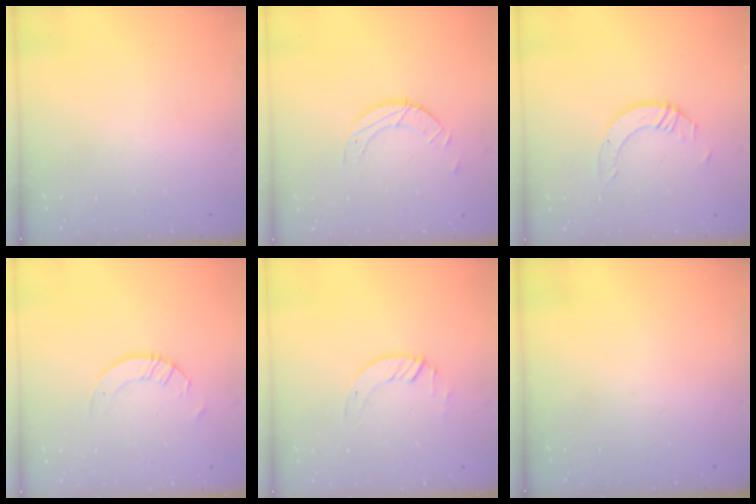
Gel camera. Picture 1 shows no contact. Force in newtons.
{"total": 3.9, "press": 3.9, "slide": 0.1}
{"total": 6.0, "press": 6.0, "slide": 0.4}
{"total": 3.6, "press": 3.6, "slide": 0.4}
{"total": 2.0, "press": 2.0, "slide": 0.2}
{"total": 0.0}